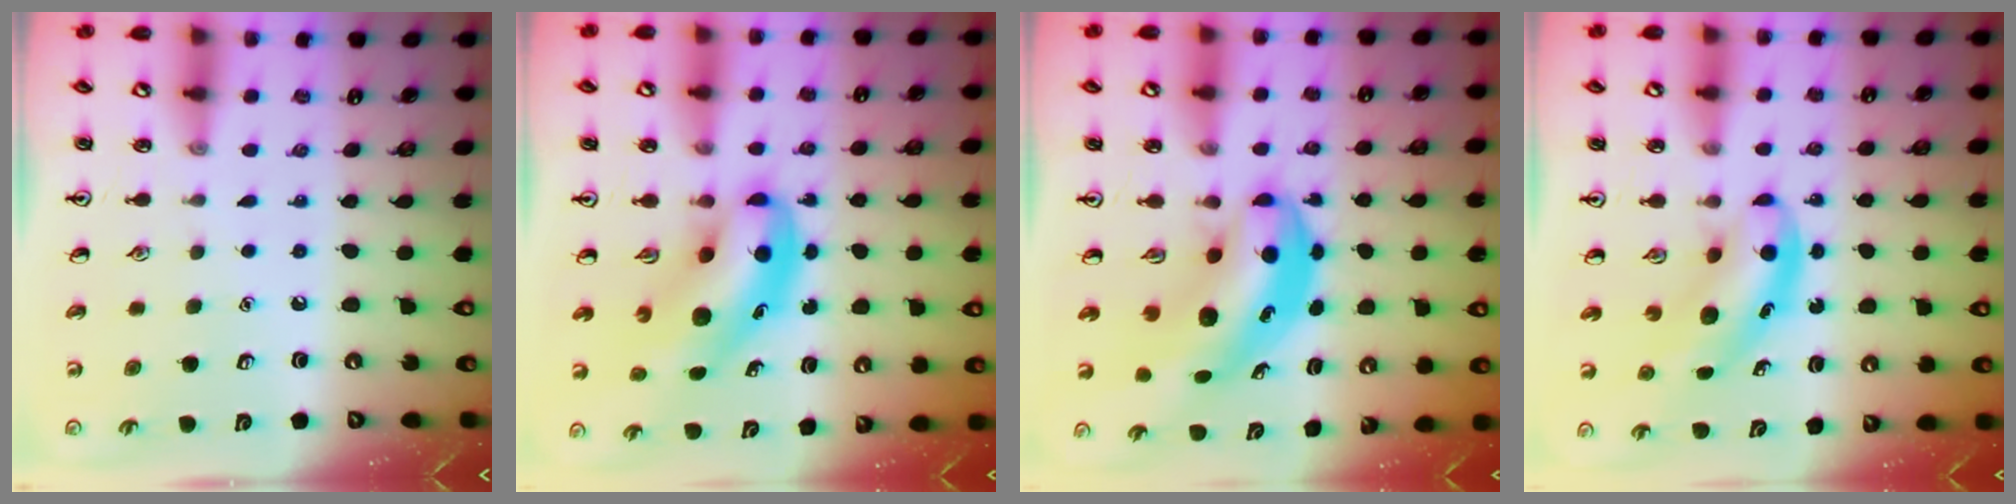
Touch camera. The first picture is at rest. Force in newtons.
{"total": 8.4, "press": 8.1, "slide": 2.5}
{"total": 7.6, "press": 7.4, "slide": 2.0}
{"total": 5.9, "press": 5.9, "slide": 0.6}